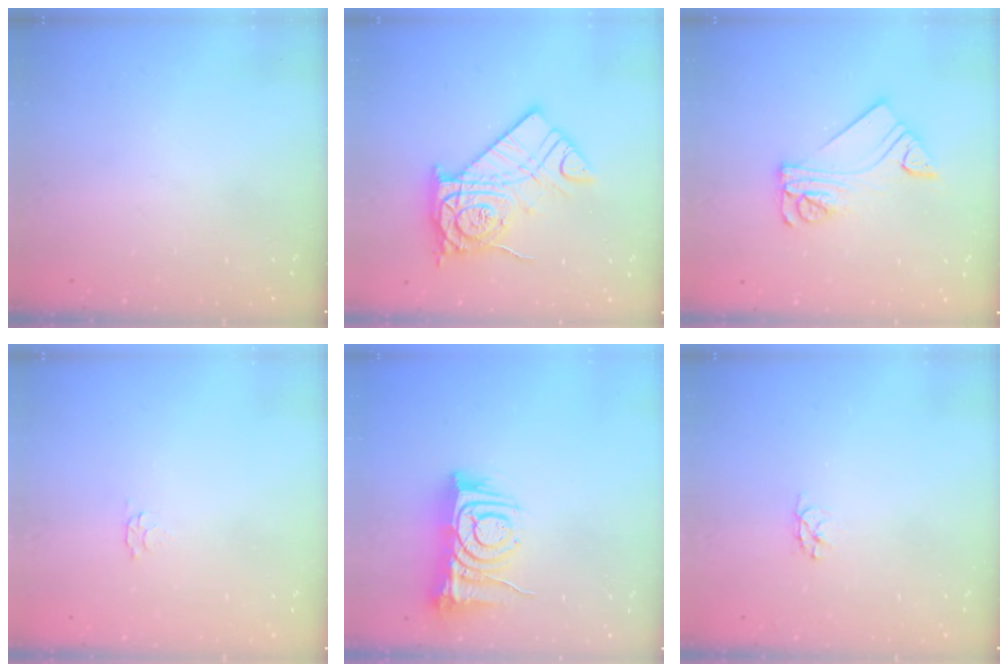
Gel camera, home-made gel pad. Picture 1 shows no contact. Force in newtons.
{"total": 16.8, "press": 16.8, "slide": 0.6}
{"total": 11.1, "press": 11.1, "slide": 1.1}
{"total": 2.8, "press": 2.7, "slide": 0.5}
{"total": 10.2, "press": 10.2, "slide": 1.2}
{"total": 2.9, "press": 2.9, "slide": 0.3}